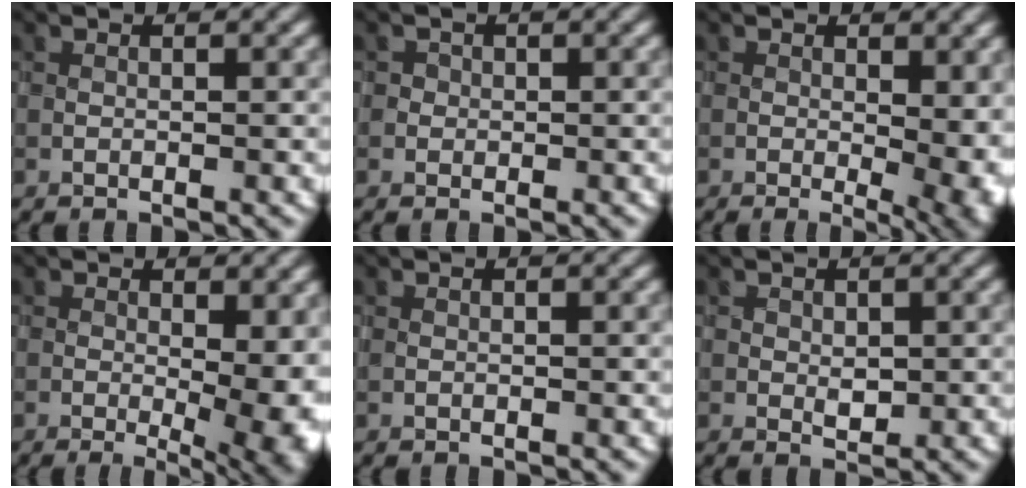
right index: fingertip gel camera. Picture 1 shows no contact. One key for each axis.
{"total": 0.9, "fx": 0.0, "fy": 0.9, "fz": 0.0, "tx": 0.011, "ty": 0.001, "tz": -0.002}
{"total": 6.6, "fx": -0.9, "fy": 3.1, "fz": 5.7, "tx": -0.048, "ty": -0.004, "tz": -0.005}
{"total": 8.5, "fx": -1.0, "fy": 3.8, "fz": 7.6, "tx": -0.068, "ty": -0.001, "tz": -0.013}
{"total": 0.0}
{"total": 1.4, "fx": 0.2, "fy": 1.0, "fz": 1.0, "tx": -0.016, "ty": -0.005, "tz": 0.006}